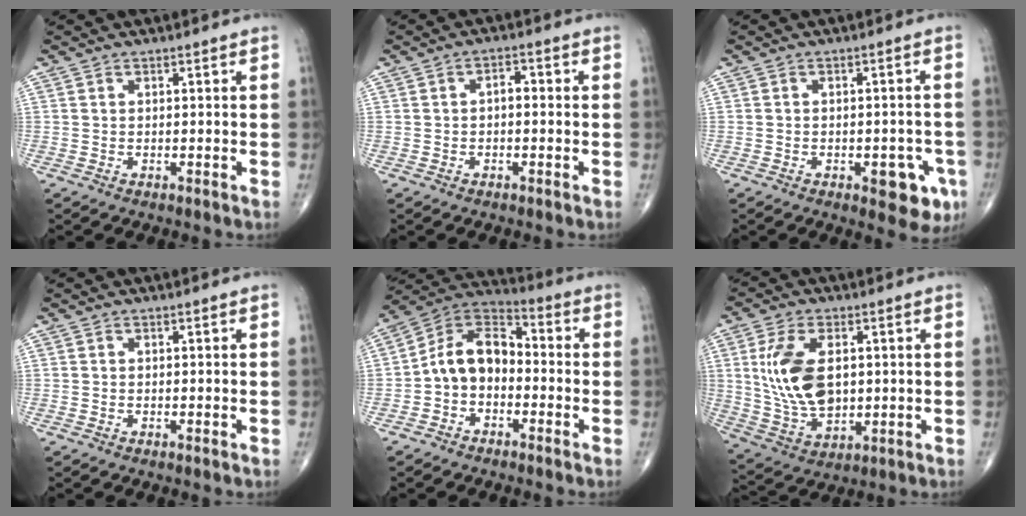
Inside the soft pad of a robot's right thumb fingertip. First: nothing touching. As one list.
[{"total": 2.4, "force": [-0.2, 1.4, 2.0], "torque": [-0.023, 0.011, -0.010]}, {"total": 7.5, "force": [-3.1, 3.4, 5.9], "torque": [-0.047, 0.009, -0.031]}, {"total": 0.0}, {"total": 10.6, "force": [-2.2, 7.5, 7.1], "torque": [-0.107, 0.048, -0.056]}, {"total": 13.7, "force": [2.0, 8.0, 10.9], "torque": [-0.206, -0.010, 0.048]}]